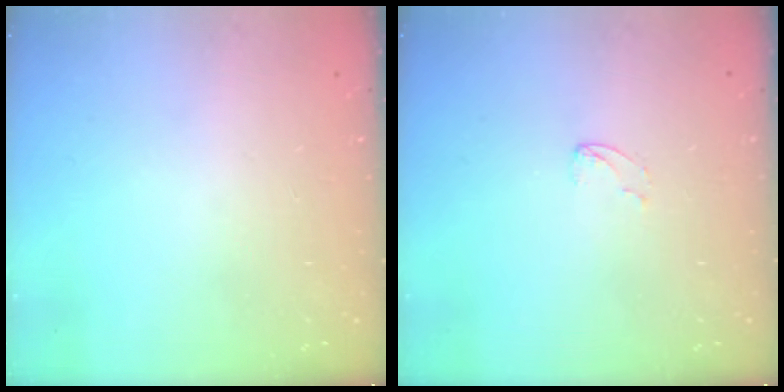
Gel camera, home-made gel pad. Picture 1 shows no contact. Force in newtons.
{"total": 2.8, "press": 2.8, "slide": 0.3}